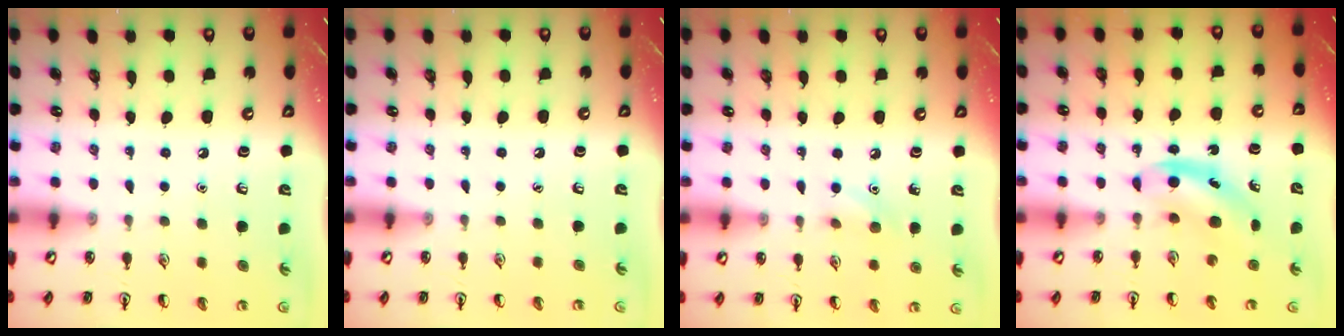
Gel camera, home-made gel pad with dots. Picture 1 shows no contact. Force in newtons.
{"total": 0.0}
{"total": 6.3, "press": 6.0, "slide": 1.9}
{"total": 5.1, "press": 5.0, "slide": 0.9}